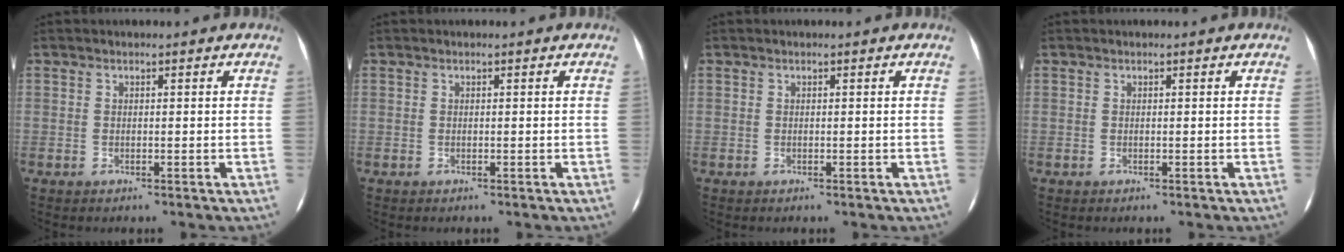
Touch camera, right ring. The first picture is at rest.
{"total": 0.0}
{"total": 0.0}
{"total": 0.0}